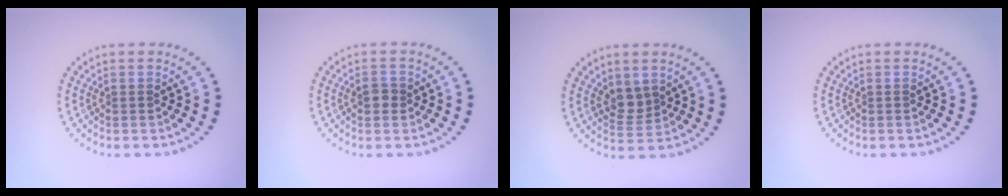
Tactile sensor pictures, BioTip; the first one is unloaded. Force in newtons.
{"total": 1.3, "press": 1.3, "slide": 0.1}
{"total": 2.1, "press": 1.8, "slide": 1.2}
{"total": 0.0}